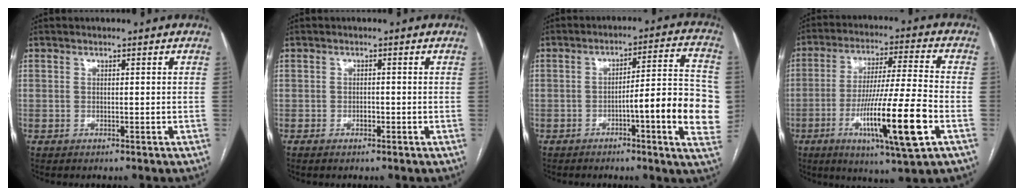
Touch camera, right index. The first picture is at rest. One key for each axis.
{"total": 1.1, "fx": -0.6, "fy": 0.7, "fz": 0.6, "tx": -0.009, "ty": 0.003, "tz": -0.007}
{"total": 13.4, "fx": -3.0, "fy": 1.4, "fz": 13.0, "tx": -0.157, "ty": 0.017, "tz": -0.040}
{"total": 16.1, "fx": -5.7, "fy": 0.0, "fz": 15.1, "tx": -0.273, "ty": -0.020, "tz": -0.095}